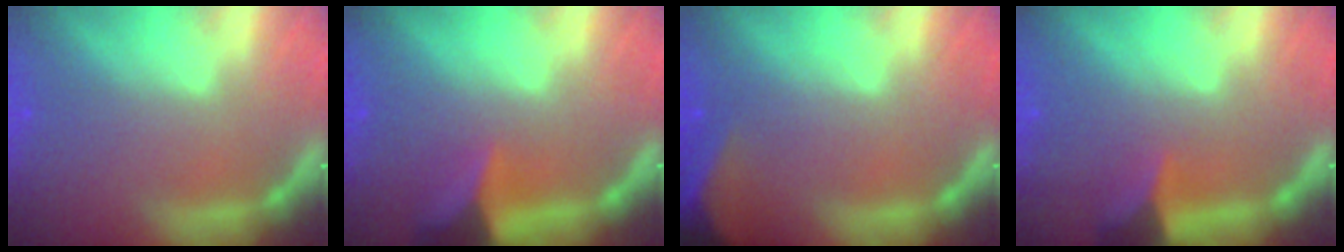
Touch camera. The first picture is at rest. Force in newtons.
{"total": 5.0}
{"total": 9.5}
{"total": 3.5}